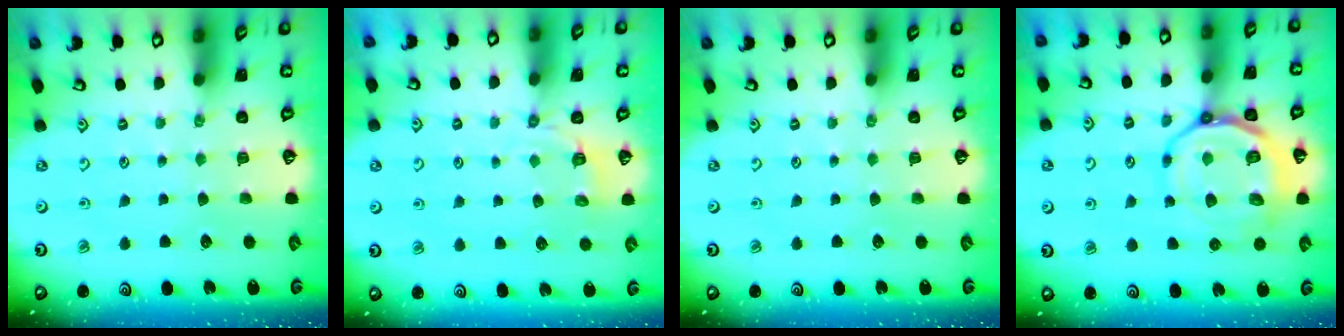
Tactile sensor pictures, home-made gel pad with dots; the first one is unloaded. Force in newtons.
{"total": 2.9, "press": 2.0, "slide": 2.1}
{"total": 0.0}
{"total": 15.0, "press": 14.9, "slide": 1.8}